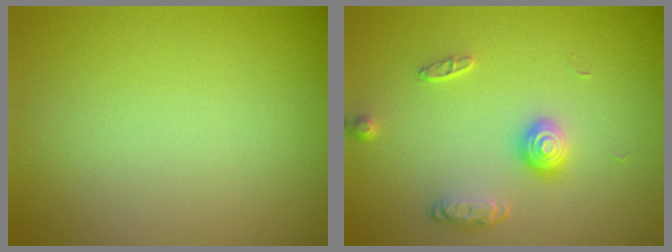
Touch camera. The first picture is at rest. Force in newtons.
{"total": 2.3, "press": 1.8, "slide": 1.4}